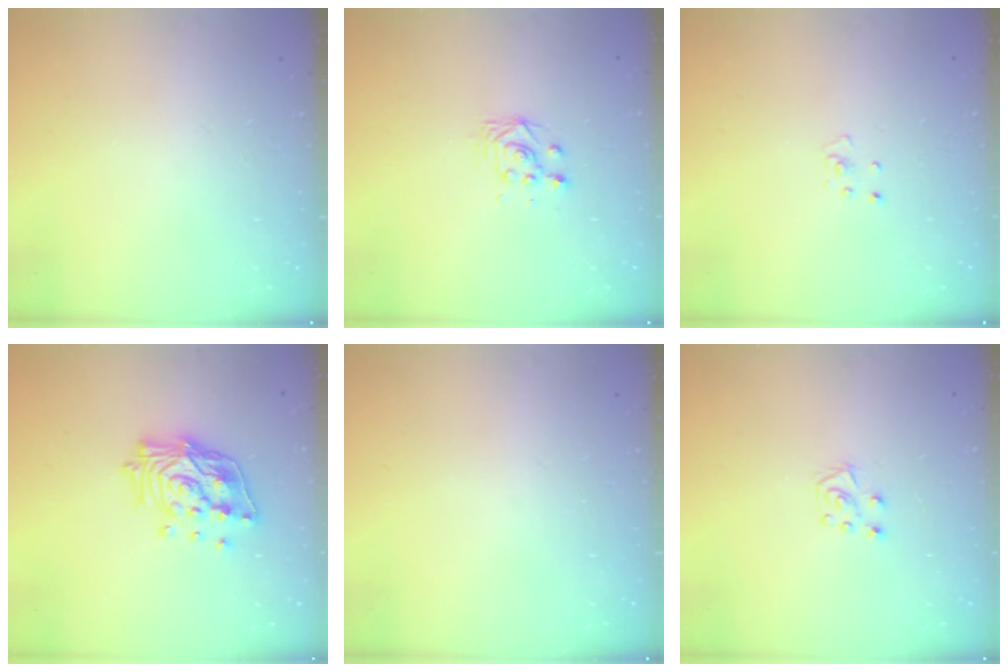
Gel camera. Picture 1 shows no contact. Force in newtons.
{"total": 2.8, "press": 2.5, "slide": 1.3}
{"total": 2.3, "press": 2.3, "slide": 0.2}
{"total": 14.6, "press": 14.5, "slide": 1.8}
{"total": 0.0}
{"total": 5.0, "press": 4.9, "slide": 0.4}